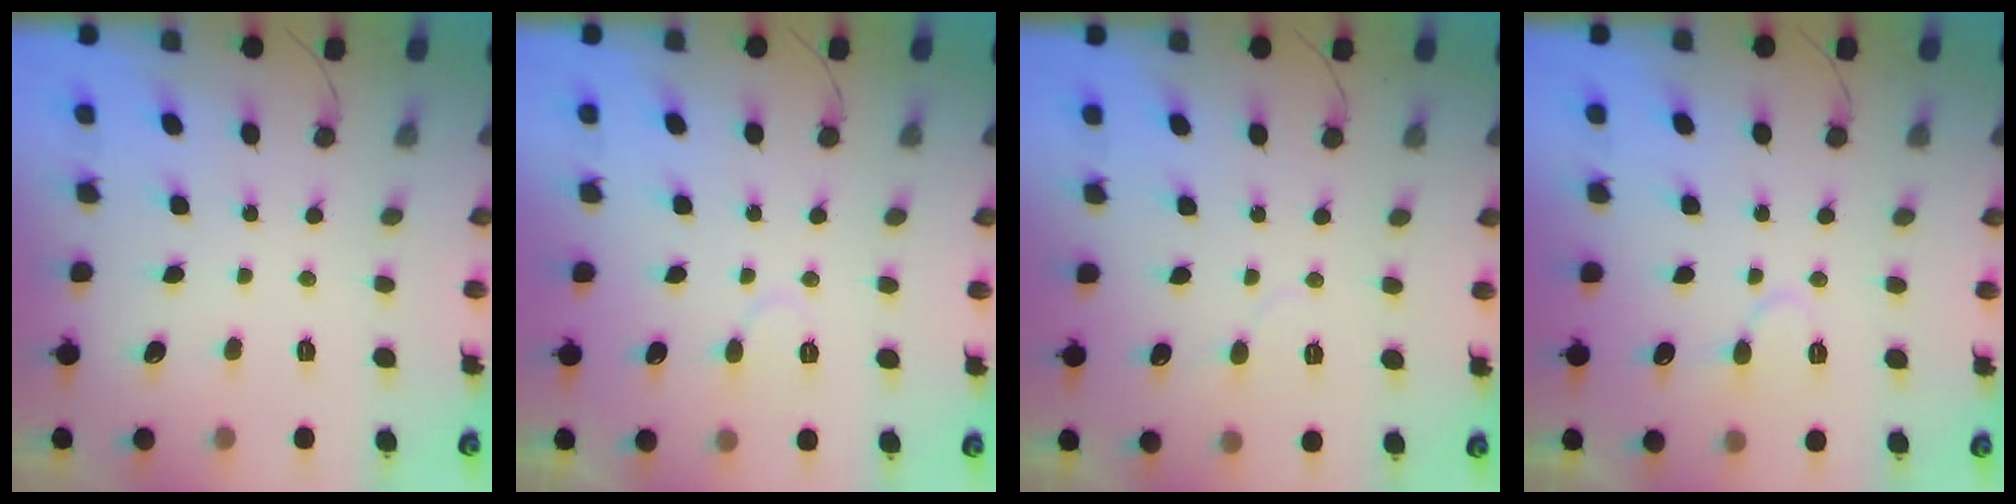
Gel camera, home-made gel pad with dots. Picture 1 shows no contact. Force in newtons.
{"total": 5.6, "press": 5.6, "slide": 0.7}
{"total": 3.5, "press": 3.4, "slide": 0.3}
{"total": 8.6, "press": 8.6, "slide": 0.5}